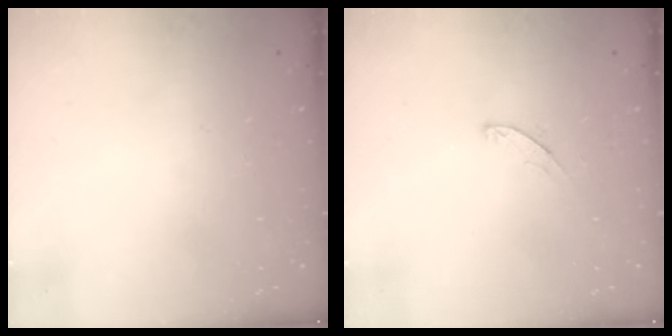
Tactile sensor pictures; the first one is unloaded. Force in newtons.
{"total": 4.8, "press": 4.7, "slide": 0.3}